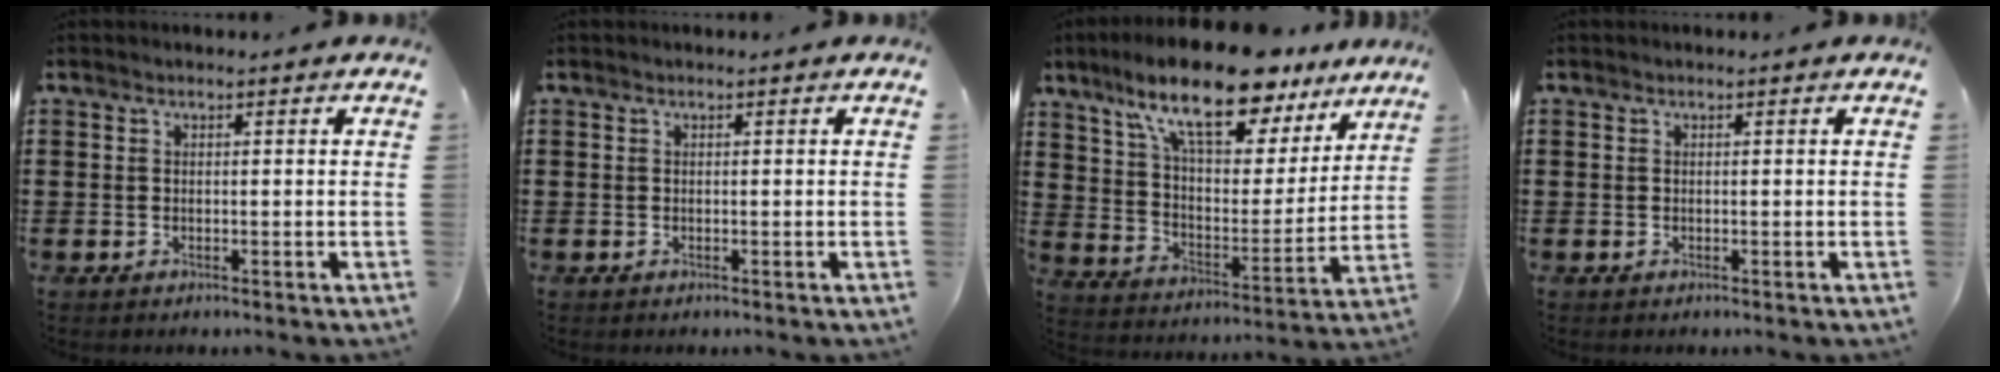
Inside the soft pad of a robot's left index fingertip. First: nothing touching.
{"total": 0.0}
{"total": 16.6, "force": [12.5, 4.5, 9.9], "torque": [-0.201, -0.057, 0.216]}
{"total": 0.0}